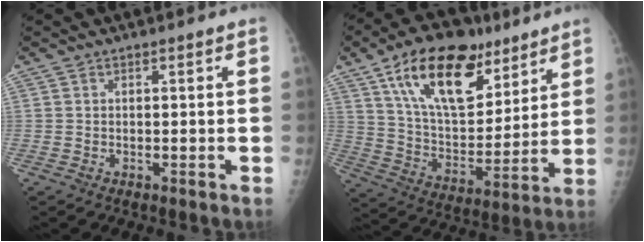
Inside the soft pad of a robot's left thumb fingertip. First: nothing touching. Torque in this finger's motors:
{"motor_torque": [1.18, 0.57, 1.51, -1.26, 0.19]}